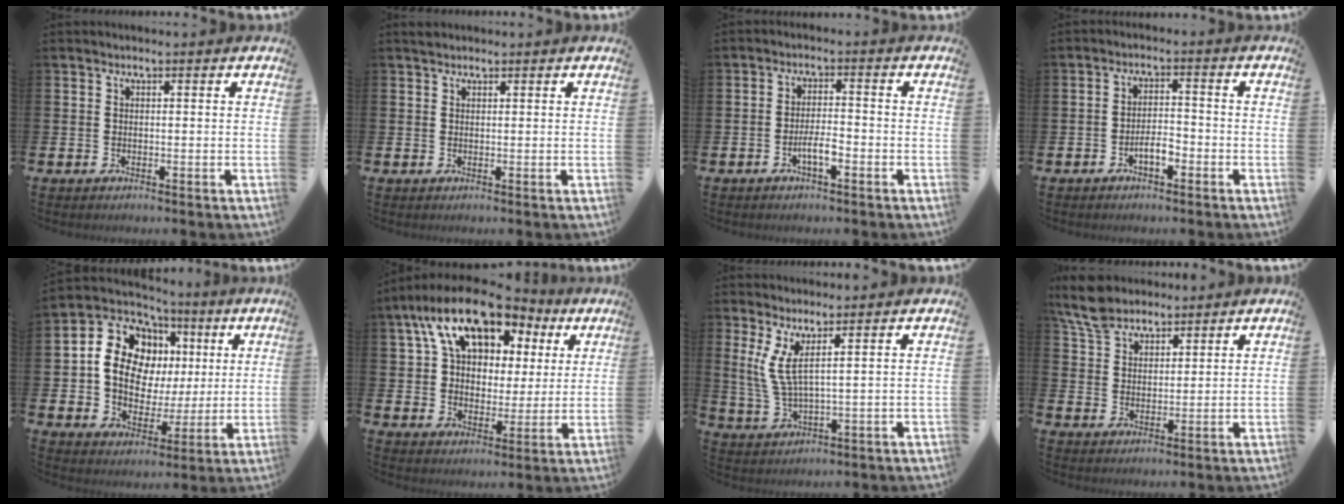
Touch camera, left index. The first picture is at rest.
{"total": 1.1, "force": [1.1, 0.4, 0.0], "torque": [0.015, -0.002, 0.017]}
{"total": 3.0, "force": [-1.3, 0.8, 2.6], "torque": [-0.048, 0.008, -0.026]}
{"total": 3.0, "force": [-1.7, 1.2, 2.2], "torque": [-0.033, 0.006, -0.034]}
{"total": 10.3, "force": [2.1, 8.6, 5.3], "torque": [-0.144, -0.017, 0.033]}
{"total": 13.5, "force": [8.9, 7.1, 7.2], "torque": [-0.157, -0.029, 0.155]}
{"total": 4.9, "force": [3.3, 0.4, 3.5], "torque": [-0.079, -0.015, 0.059]}
{"total": 7.1, "force": [6.4, 2.7, 1.8], "torque": [-0.051, -0.019, 0.118]}